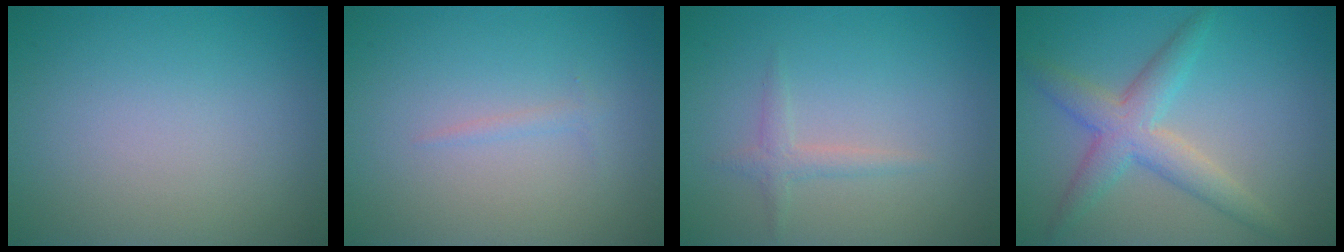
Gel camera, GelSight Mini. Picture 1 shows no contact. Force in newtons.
{"total": 0.7, "press": 0.7, "slide": 0.0}
{"total": 1.3, "press": 1.3, "slide": 0.1}
{"total": 4.3, "press": 4.3, "slide": 0.3}